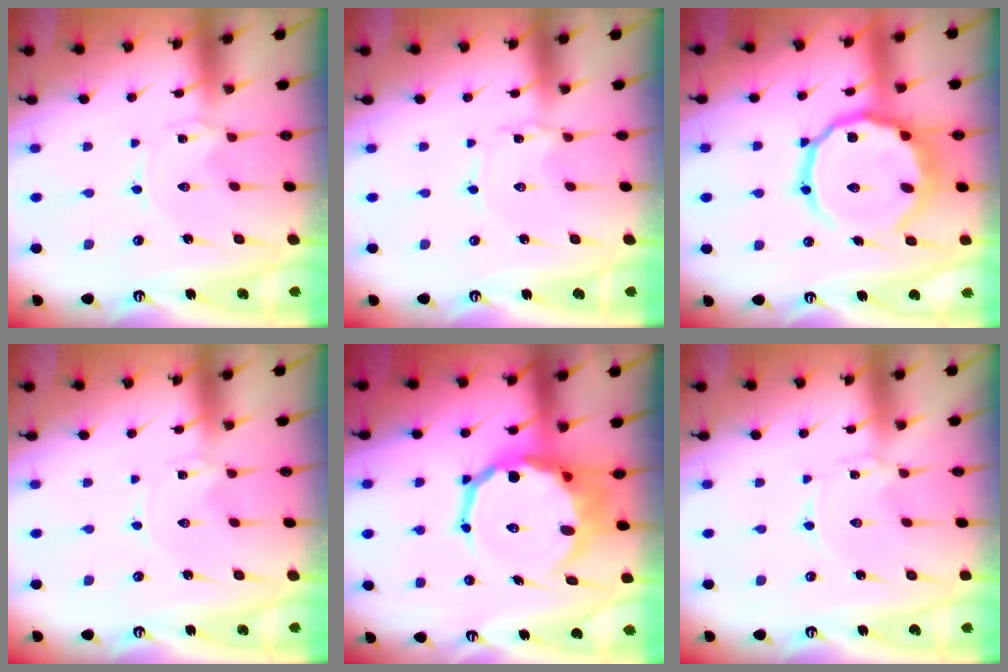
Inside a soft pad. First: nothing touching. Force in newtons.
{"total": 1.2, "press": 1.2, "slide": 0.1}
{"total": 18.3, "press": 18.2, "slide": 2.2}
{"total": 0.0}
{"total": 15.0, "press": 14.5, "slide": 3.6}
{"total": 0.0}